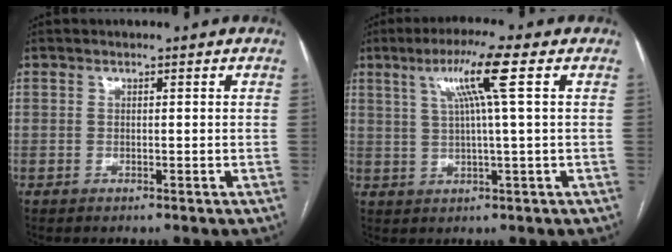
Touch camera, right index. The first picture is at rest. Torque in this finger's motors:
{"motor_torque": [0.56, -0.11, 0.43, 0.14]}